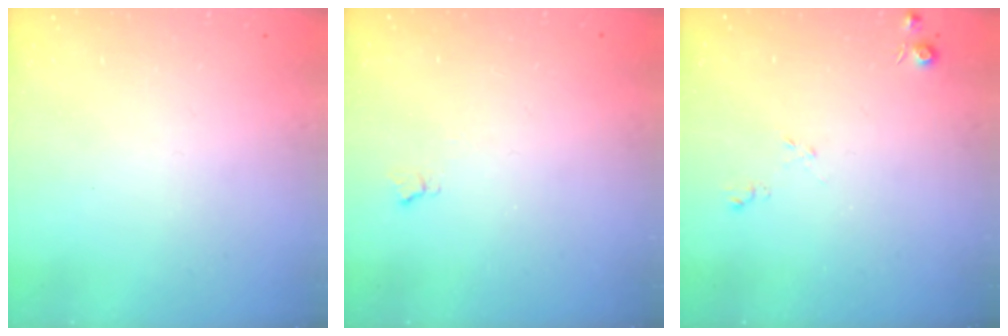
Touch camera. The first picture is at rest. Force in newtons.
{"total": 2.8, "press": 2.8, "slide": 0.6}
{"total": 5.4, "press": 5.4, "slide": 0.8}